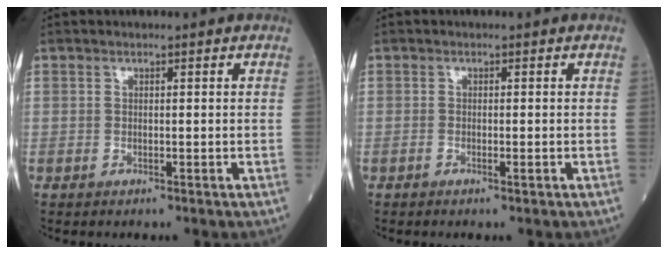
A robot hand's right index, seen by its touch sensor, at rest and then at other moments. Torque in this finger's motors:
{"motor_torque": [-0.06, -0.09, -0.03, -0.01]}